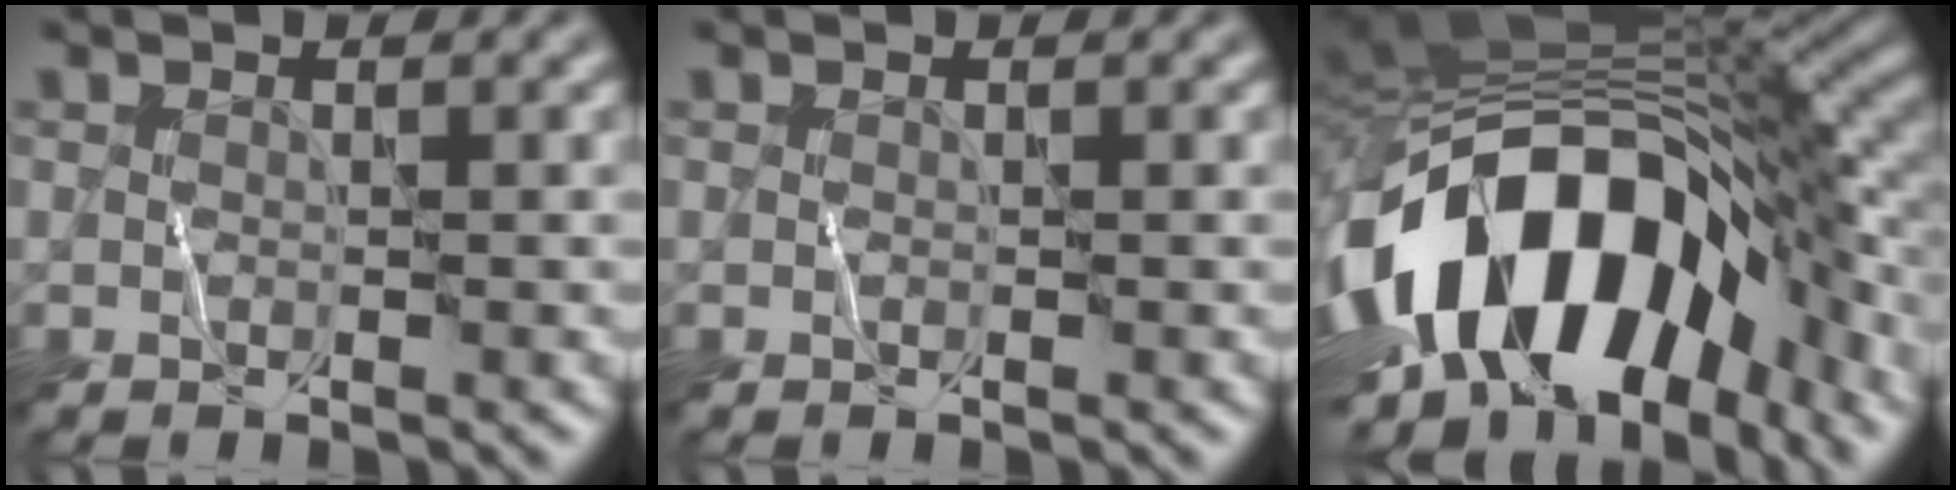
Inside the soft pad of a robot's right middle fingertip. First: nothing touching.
{"total": 0.0}
{"total": 16.3, "force": [-5.2, 9.6, 12.2], "torque": [-0.211, -0.004, -0.089]}